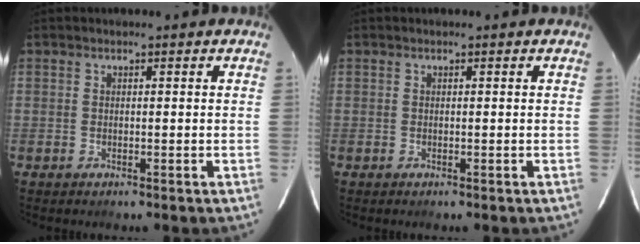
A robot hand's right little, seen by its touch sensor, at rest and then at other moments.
{"total": 0.0}